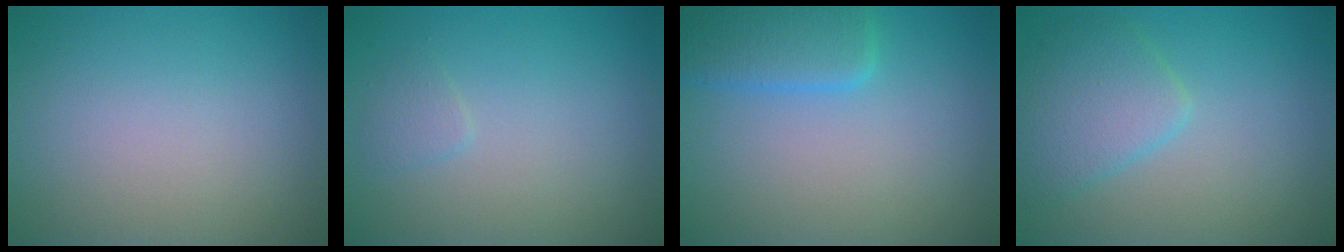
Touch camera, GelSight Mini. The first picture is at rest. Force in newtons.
{"total": 0.9, "press": 0.9, "slide": 0.1}
{"total": 4.0, "press": 4.0, "slide": 0.1}
{"total": 3.8, "press": 3.8, "slide": 0.2}